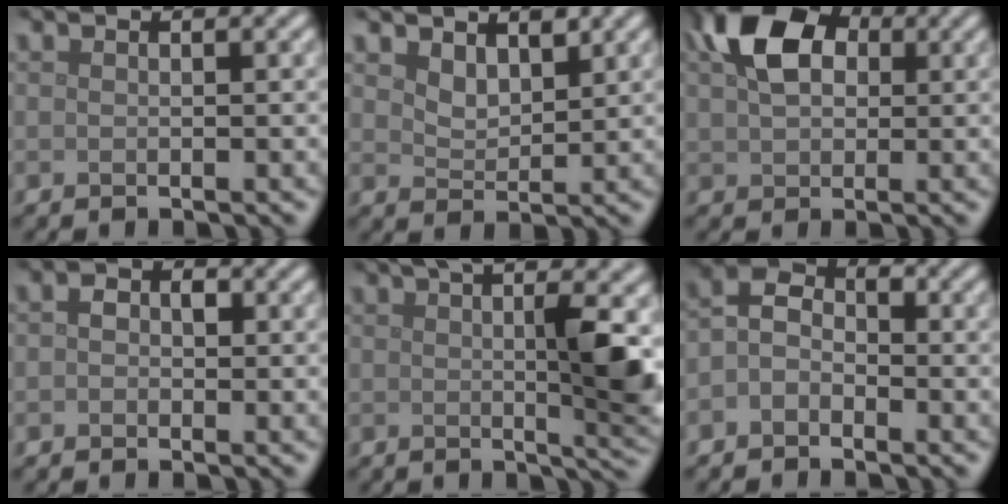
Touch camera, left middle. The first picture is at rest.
{"total": 2.2, "force": [1.5, 1.2, 1.1], "torque": [-0.026, -0.006, 0.030]}
{"total": 7.3, "force": [2.5, 4.9, 4.8], "torque": [-0.108, 0.015, 0.036]}
{"total": 1.5, "force": [0.0, 1.2, 0.8], "torque": [-0.015, 0.000, -0.007]}
{"total": 7.7, "force": [2.0, 1.6, 7.3], "torque": [-0.092, -0.001, 0.033]}
{"total": 2.8, "force": [-1.1, 2.0, 1.6], "torque": [-0.034, 0.008, -0.032]}